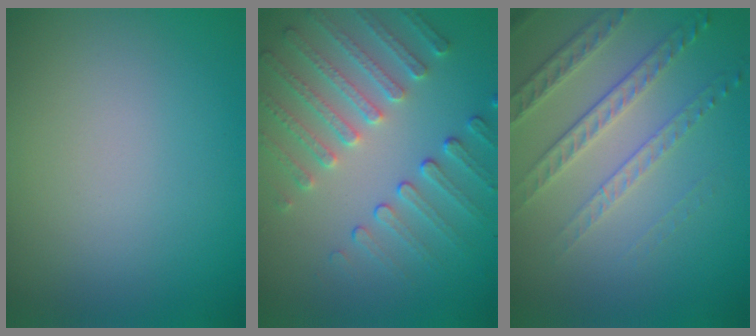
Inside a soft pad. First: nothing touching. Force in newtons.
{"total": 4.9, "press": 3.8, "slide": 3.1}
{"total": 3.6, "press": 3.2, "slide": 1.6}